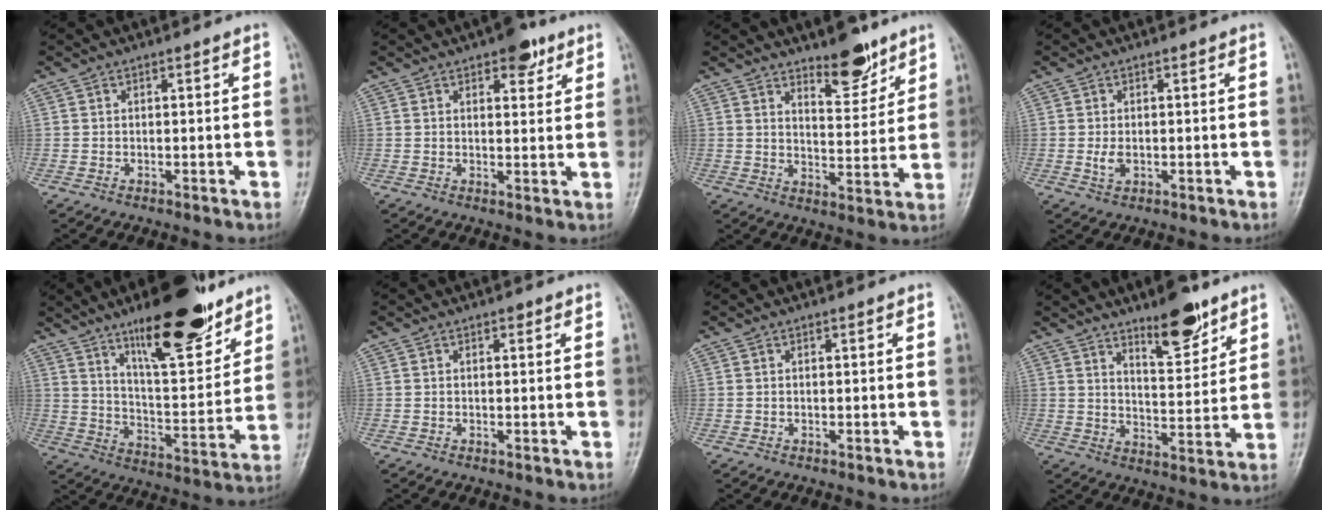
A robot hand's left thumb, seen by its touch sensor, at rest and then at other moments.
{"total": 5.6, "force": [3.4, 2.7, 3.6], "torque": [-0.024, -0.014, 0.043]}
{"total": 8.5, "force": [6.4, 3.1, 4.7], "torque": [-0.046, -0.052, 0.101]}
{"total": 2.1, "force": [-0.1, 1.3, 1.6], "torque": [-0.031, -0.005, 0.000]}
{"total": 19.7, "force": [13.3, 6.1, 13.3], "torque": [-0.160, -0.077, 0.217]}
{"total": 0.7, "force": [0.4, 0.4, 0.4], "torque": [-0.001, -0.001, 0.003]}
{"total": 0.0}
{"total": 10.2, "force": [7.2, 3.3, 6.5], "torque": [-0.076, -0.055, 0.117]}